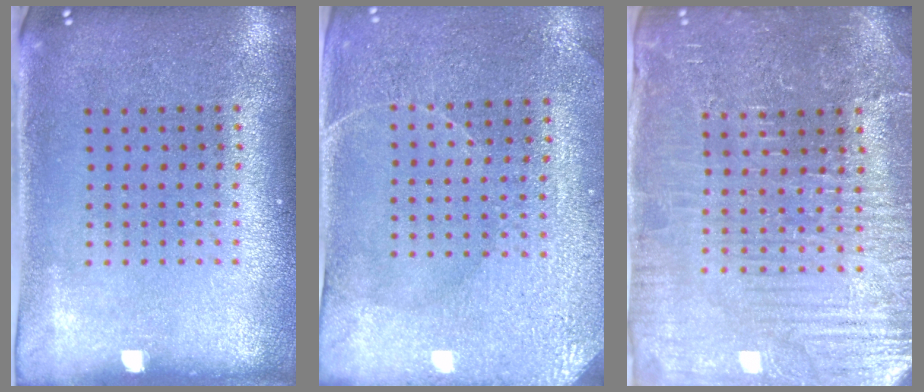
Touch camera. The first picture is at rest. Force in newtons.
{"total": 3.0, "press": 2.9, "slide": 0.3}
{"total": 4.3, "press": 4.2, "slide": 1.3}